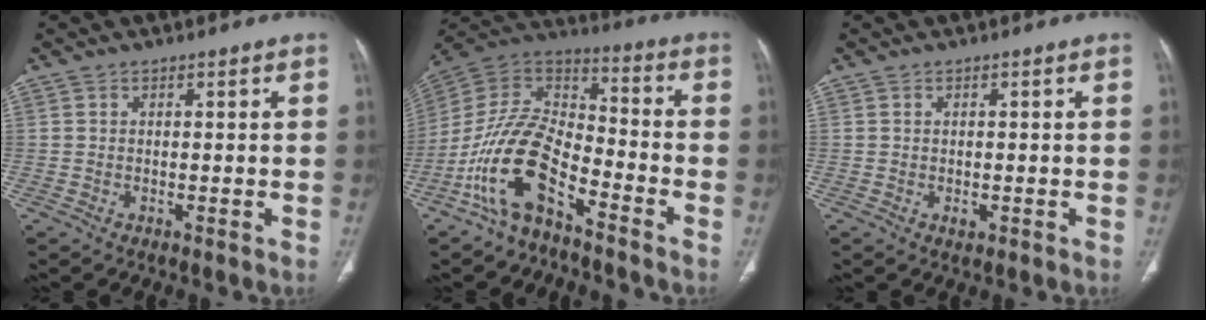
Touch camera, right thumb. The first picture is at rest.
{"total": 14.8, "force": [-8.5, 6.8, 10.1], "torque": [-0.179, 0.079, -0.172]}
{"total": 1.2, "force": [-0.3, 0.9, 0.8], "torque": [-0.011, 0.000, -0.001]}